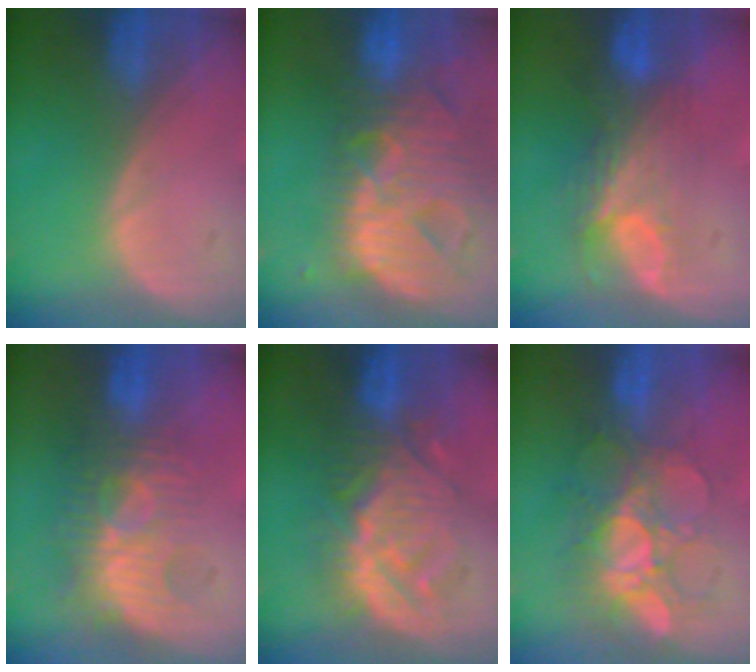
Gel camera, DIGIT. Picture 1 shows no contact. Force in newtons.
{"total": 13.7, "press": 11.7, "slide": 7.2}
{"total": 7.8, "press": 6.9, "slide": 3.8}
{"total": 9.8, "press": 8.5, "slide": 4.8}
{"total": 9.5, "press": 9.4, "slide": 0.5}
{"total": 9.6, "press": 8.5, "slide": 4.4}